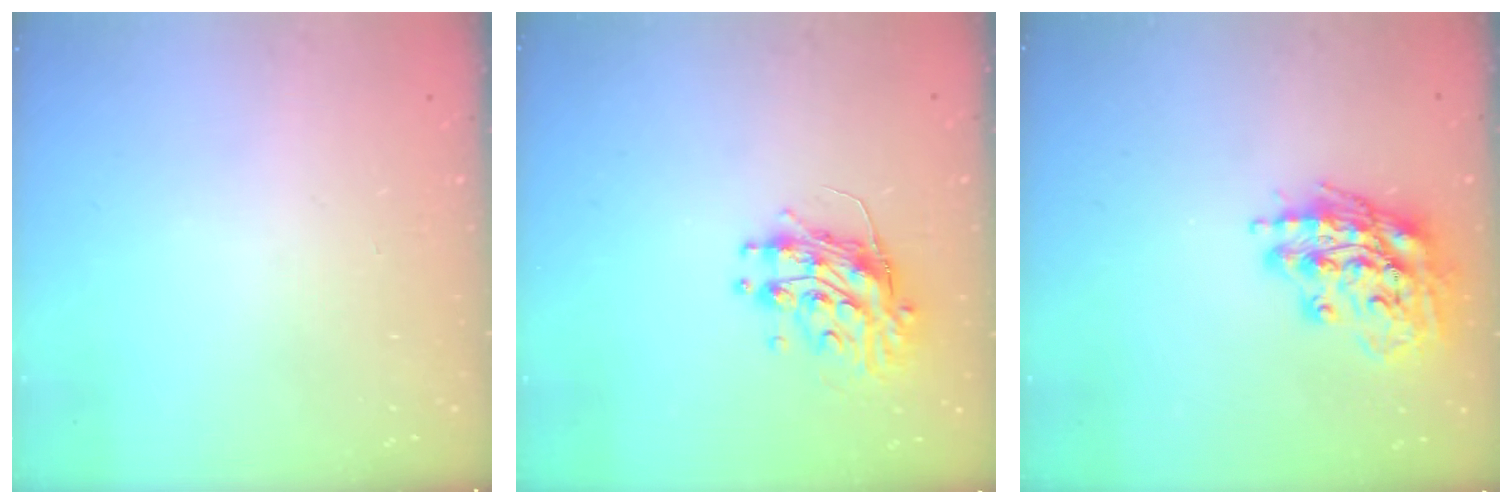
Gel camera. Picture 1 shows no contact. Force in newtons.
{"total": 10.4, "press": 10.4, "slide": 0.2}
{"total": 17.4, "press": 17.2, "slide": 2.1}